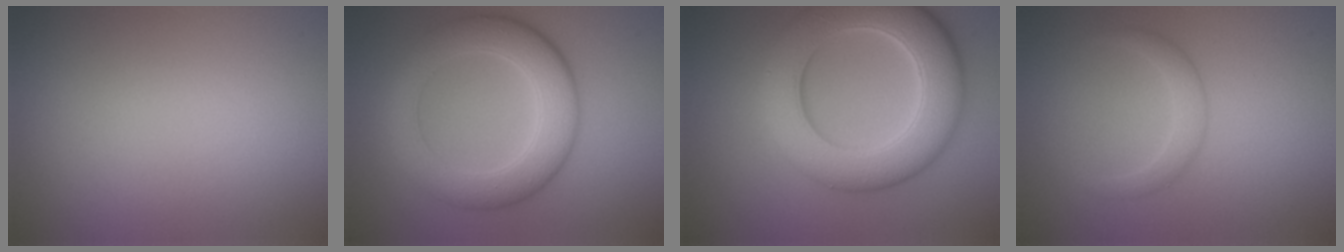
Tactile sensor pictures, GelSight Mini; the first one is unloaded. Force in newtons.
{"total": 6.6, "press": 6.6, "slide": 0.1}
{"total": 9.4, "press": 9.4, "slide": 0.3}
{"total": 1.7, "press": 1.7, "slide": 0.1}